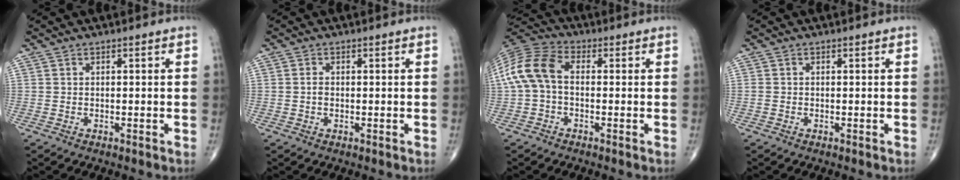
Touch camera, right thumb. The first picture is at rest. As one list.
[{"total": 1.2, "force": [-0.1, 0.8, 0.9], "torque": [-0.014, -0.001, -0.002]}, {"total": 10.3, "force": [0.0, 6.5, 8.0], "torque": [-0.170, 0.030, -0.011]}, {"total": 0.6, "force": [-0.2, 0.5, 0.3], "torque": [-0.008, 0.001, -0.005]}]